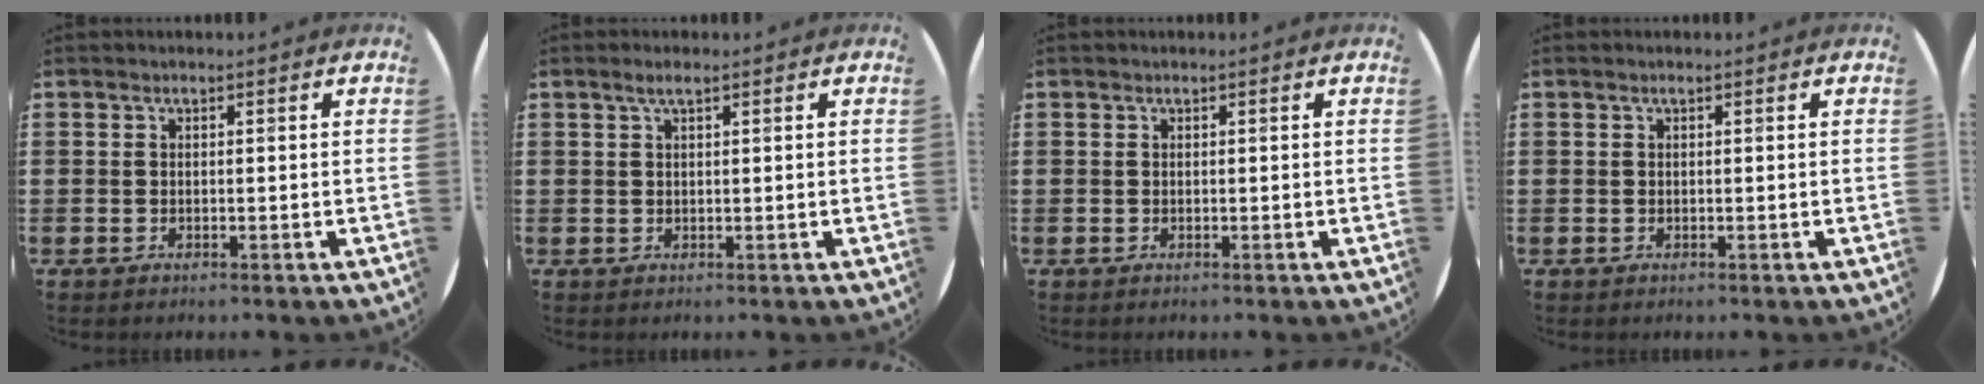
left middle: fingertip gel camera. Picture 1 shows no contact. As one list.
[{"total": 1.4, "force": [0.9, 0.2, 1.1], "torque": [-0.021, 0.004, 0.015]}, {"total": 0.0}, {"total": 0.0}]